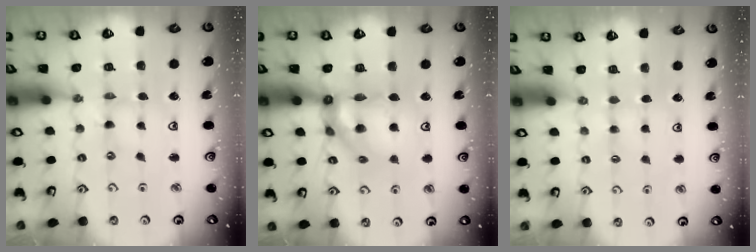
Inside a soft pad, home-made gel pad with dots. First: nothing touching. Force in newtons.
{"total": 11.1, "press": 10.9, "slide": 2.0}
{"total": 2.7, "press": 2.7, "slide": 0.4}